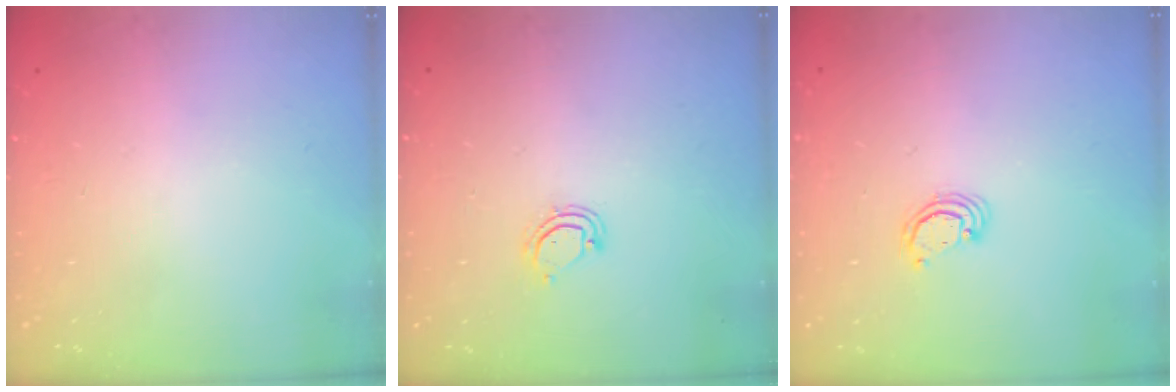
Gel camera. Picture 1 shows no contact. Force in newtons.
{"total": 4.4, "press": 4.4, "slide": 0.2}
{"total": 2.5, "press": 2.5, "slide": 0.2}